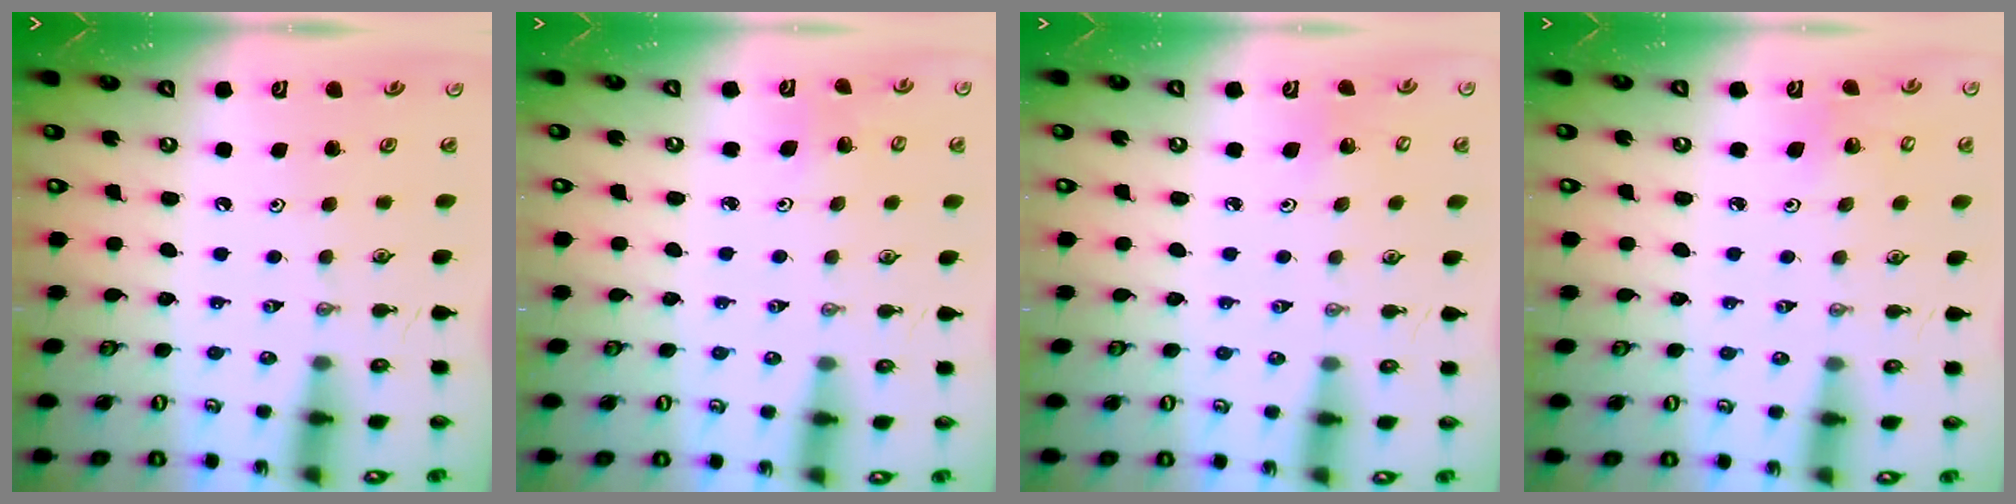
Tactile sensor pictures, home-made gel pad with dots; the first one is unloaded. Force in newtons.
{"total": 2.9, "press": 2.8, "slide": 0.8}
{"total": 2.8, "press": 2.7, "slide": 0.7}
{"total": 4.7, "press": 4.3, "slide": 1.9}